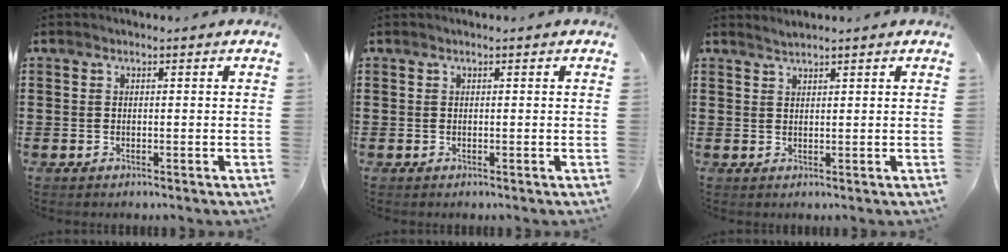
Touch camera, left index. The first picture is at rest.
{"total": 0.0}
{"total": 1.0, "force": [1.0, -0.2, 0.1], "torque": [-0.003, -0.001, 0.021]}